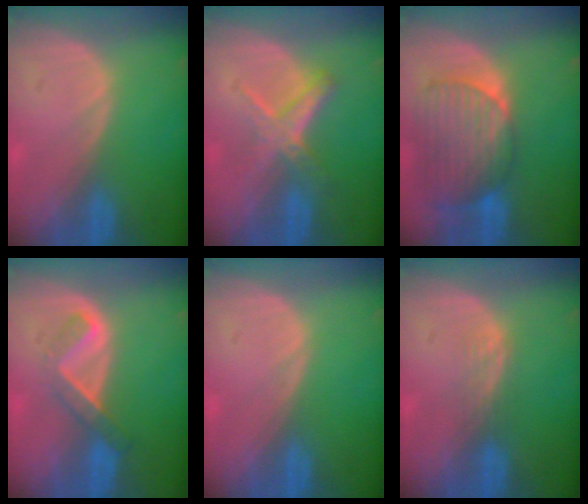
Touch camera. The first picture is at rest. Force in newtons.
{"total": 5.4, "press": 5.2, "slide": 1.3}
{"total": 9.7, "press": 8.5, "slide": 4.7}
{"total": 5.2, "press": 4.4, "slide": 2.8}
{"total": 0.0}
{"total": 1.9, "press": 1.9, "slide": 0.3}